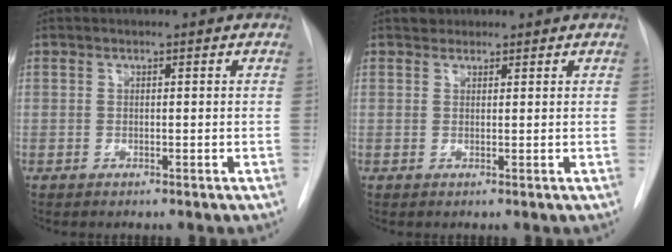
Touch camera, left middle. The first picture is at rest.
{"total": 1.2, "force": [1.0, 0.7, -0.1], "torque": [0.005, 0.002, 0.012]}